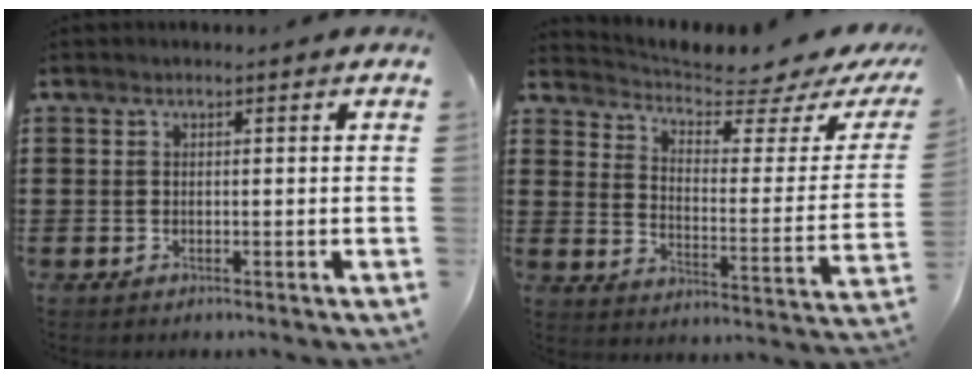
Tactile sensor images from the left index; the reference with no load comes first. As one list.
[{"total": 3.9, "force": [3.4, 0.5, 1.9], "torque": [-0.051, -0.036, 0.050]}]